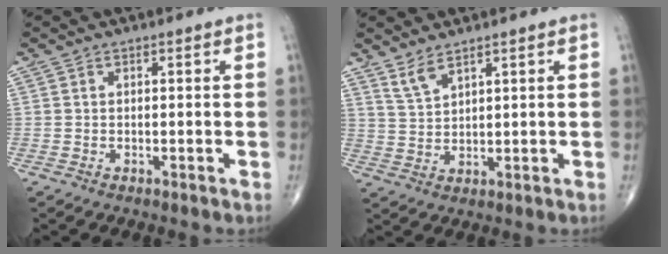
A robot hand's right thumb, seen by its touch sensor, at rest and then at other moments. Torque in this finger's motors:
{"motor_torque": [-0.80, 0.35, -0.15, 0.22, 0.10]}